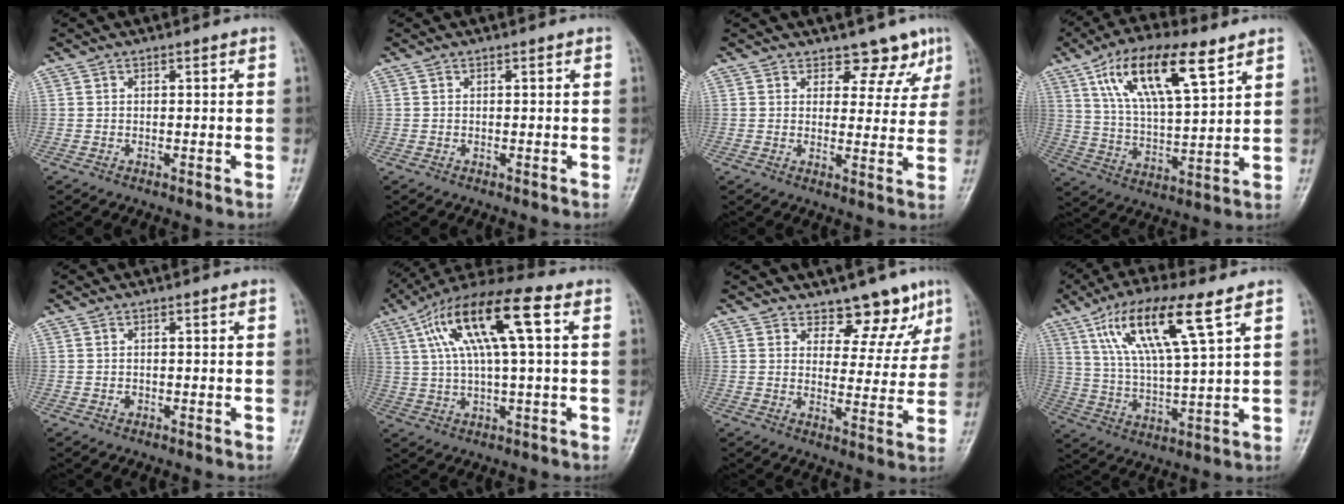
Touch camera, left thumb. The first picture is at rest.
{"total": 0.0}
{"total": 6.3, "force": [4.7, 3.8, 1.7], "torque": [0.015, -0.031, 0.053]}
{"total": 17.3, "force": [8.9, 6.1, 13.6], "torque": [-0.222, -0.023, 0.162]}
{"total": 0.8, "force": [-0.2, 0.7, 0.5], "torque": [-0.001, 0.002, -0.002]}
{"total": 16.7, "force": [5.1, 4.6, 15.2], "torque": [-0.289, 0.028, 0.085]}
{"total": 8.3, "force": [6.3, 4.6, 2.9], "torque": [0.004, -0.042, 0.084]}
{"total": 15.6, "force": [7.6, 3.4, 13.2], "torque": [-0.253, -0.020, 0.145]}